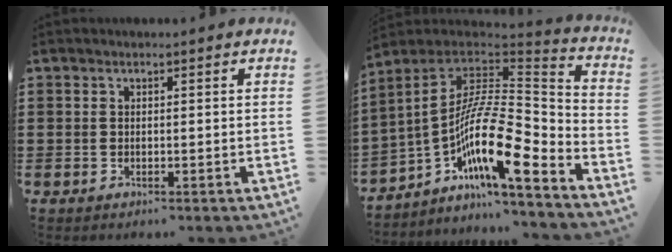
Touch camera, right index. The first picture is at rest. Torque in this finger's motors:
{"motor_torque": [1.04, 0.99, 1.05, 0.20]}